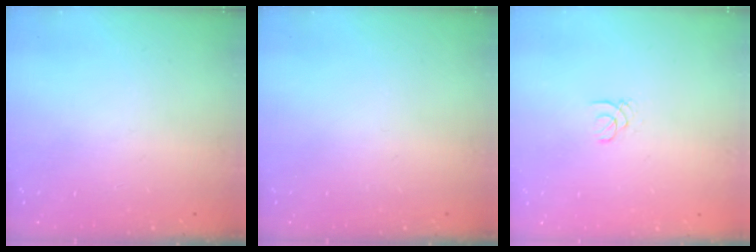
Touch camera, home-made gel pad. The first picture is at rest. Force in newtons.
{"total": 0.0}
{"total": 1.0, "press": 1.0, "slide": 0.1}